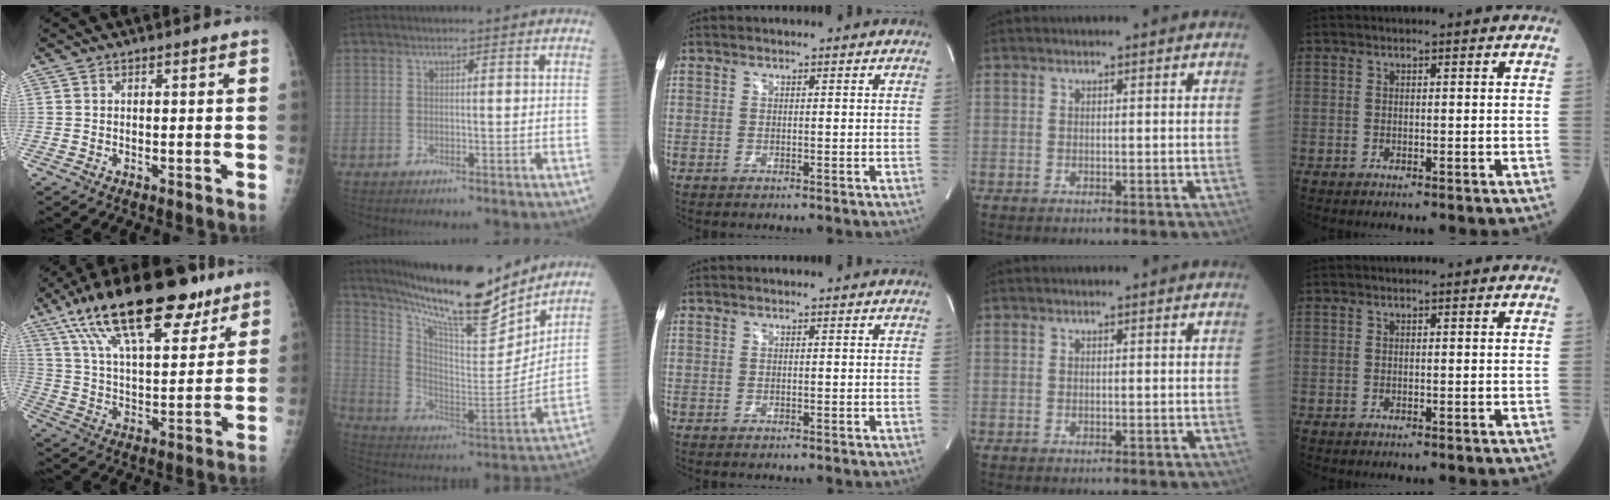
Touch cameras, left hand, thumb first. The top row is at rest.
{"thumb": {"total": 24.7, "force": [15.2, 9.8, 16.8], "torque": [-0.255, -0.025, 0.255]}, "index": {"total": 20.9, "force": [17.8, 2.8, 10.5], "torque": [-0.187, -0.019, 0.295]}}